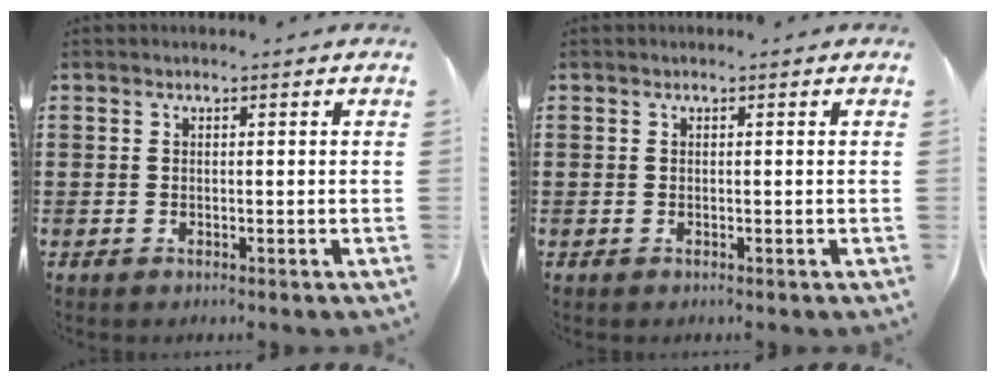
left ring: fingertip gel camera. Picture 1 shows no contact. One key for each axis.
{"total": 0.0}